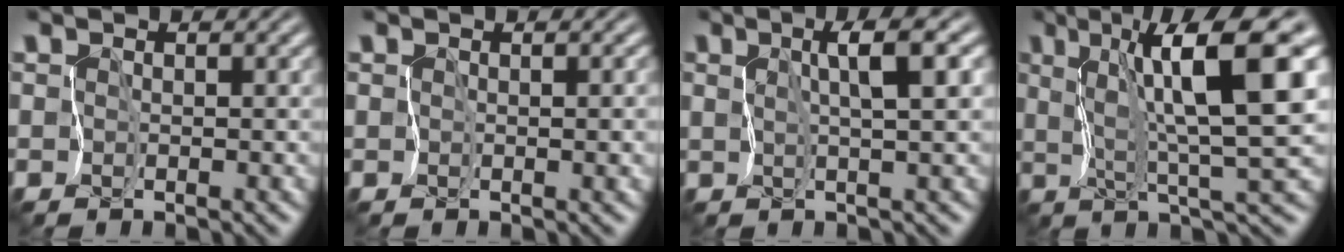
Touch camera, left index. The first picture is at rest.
{"total": 1.7, "force": [-0.5, 0.7, 1.4], "torque": [-0.010, -0.003, -0.001]}
{"total": 3.4, "force": [0.9, 0.3, 3.3], "torque": [-0.055, 0.002, 0.015]}
{"total": 9.7, "force": [3.5, 1.6, 8.9], "torque": [-0.138, 0.003, 0.061]}